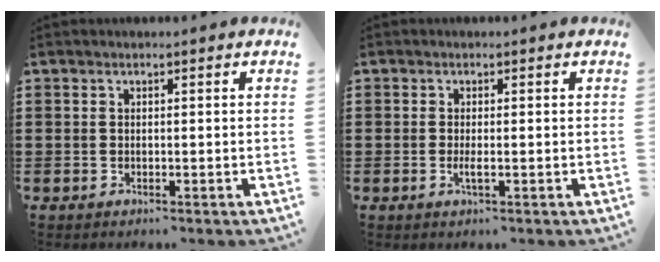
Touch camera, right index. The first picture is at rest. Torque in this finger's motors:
{"motor_torque": [1.18, 0.95, 0.29, 0.05]}